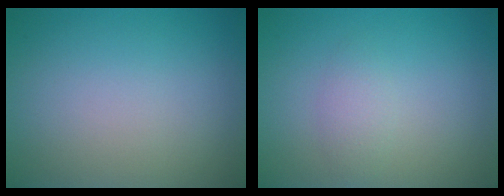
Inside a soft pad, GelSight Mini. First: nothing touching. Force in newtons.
{"total": 1.6, "press": 1.6, "slide": 0.0}